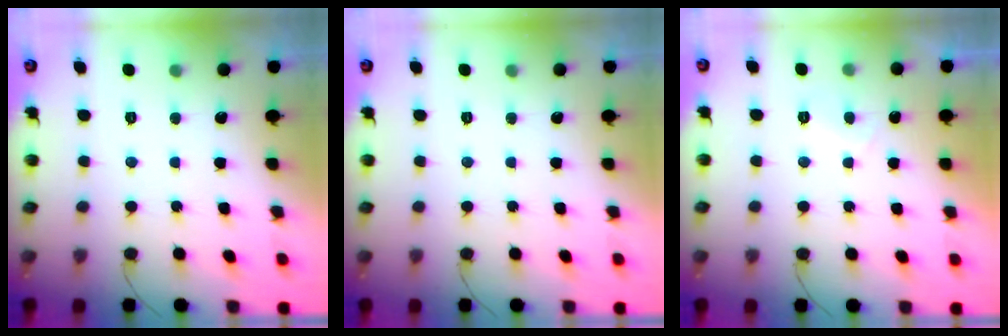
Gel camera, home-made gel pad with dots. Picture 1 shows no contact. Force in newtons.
{"total": 0.0}
{"total": 1.8, "press": 1.7, "slide": 0.7}